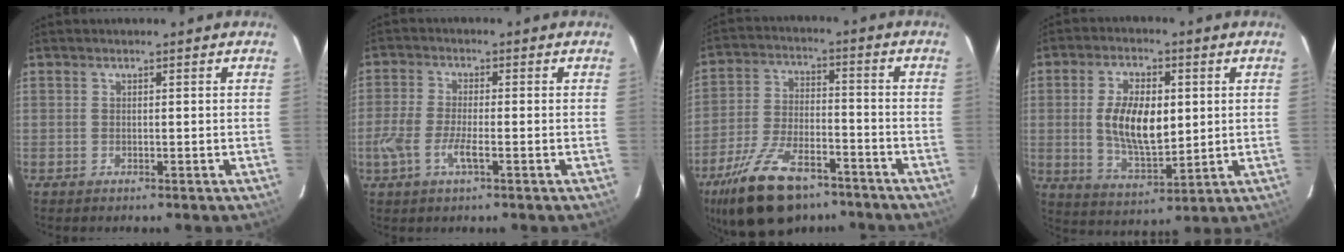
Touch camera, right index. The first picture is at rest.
{"total": 6.0, "force": [-2.4, 1.8, 5.2], "torque": [-0.118, -0.004, -0.050]}
{"total": 18.3, "force": [-12.8, 8.4, 10.2], "torque": [-0.214, -0.017, -0.216]}
{"total": 12.0, "force": [1.0, 5.9, 10.4], "torque": [-0.196, 0.000, 0.028]}